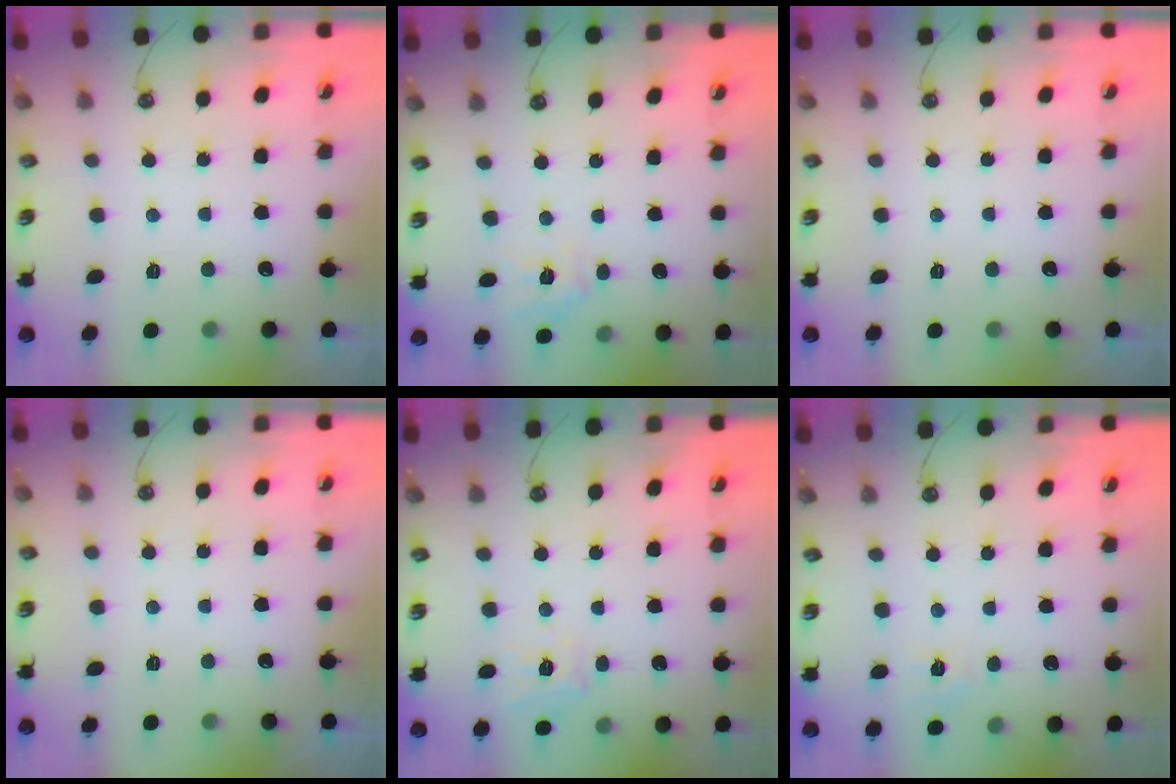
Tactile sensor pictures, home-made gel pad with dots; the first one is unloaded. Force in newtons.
{"total": 9.0, "press": 9.0, "slide": 0.5}
{"total": 0.0}
{"total": 0.0}
{"total": 10.3, "press": 10.3, "slide": 1.0}
{"total": 4.4, "press": 4.3, "slide": 0.6}